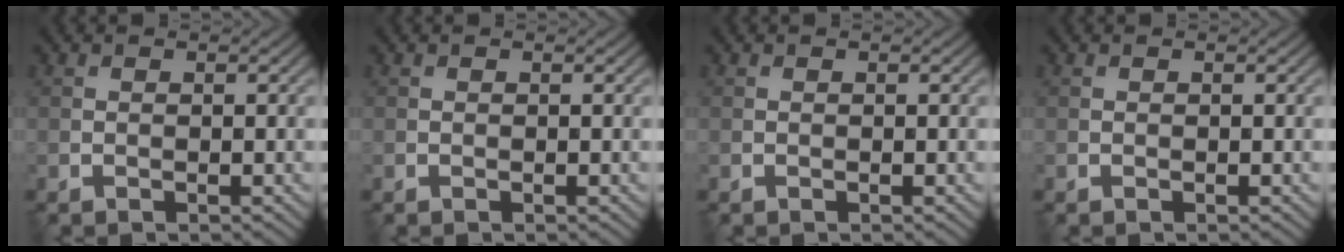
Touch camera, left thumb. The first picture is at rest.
{"total": 0.0}
{"total": 0.0}
{"total": 0.0}